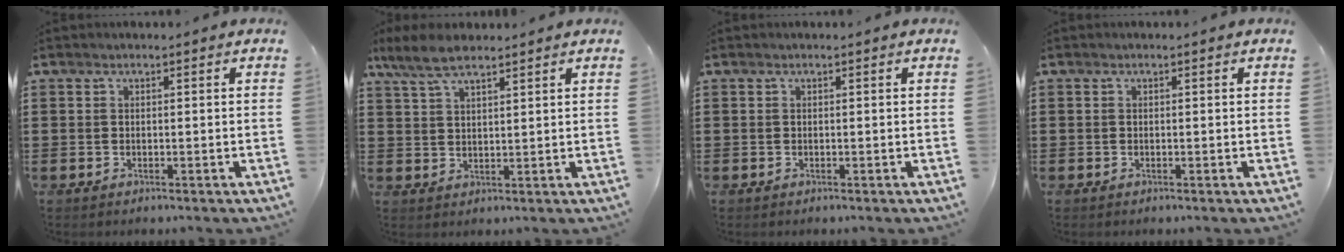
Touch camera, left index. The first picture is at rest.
{"total": 5.7, "force": [4.3, 1.6, 3.4], "torque": [-0.077, 0.000, 0.082]}
{"total": 0.0}
{"total": 0.0}